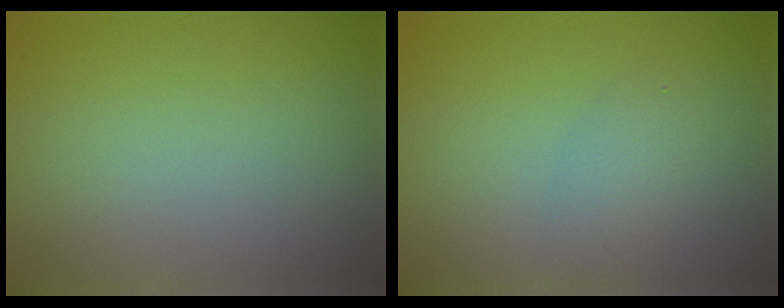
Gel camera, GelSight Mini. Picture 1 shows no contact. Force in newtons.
{"total": 1.9, "press": 1.9, "slide": 0.1}